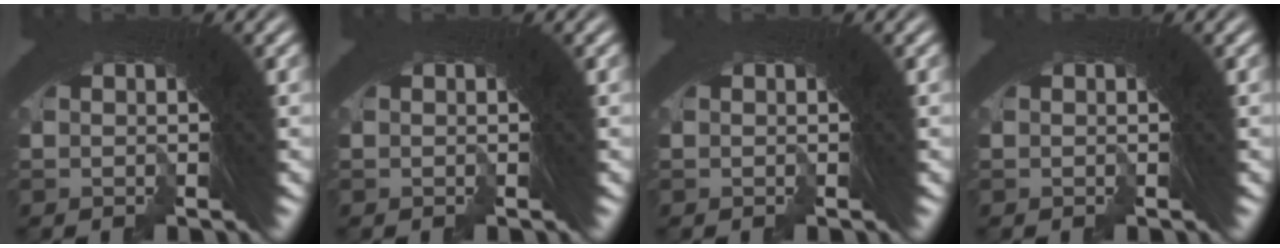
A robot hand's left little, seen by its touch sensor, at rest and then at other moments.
{"total": 0.0}
{"total": 0.0}
{"total": 0.0}